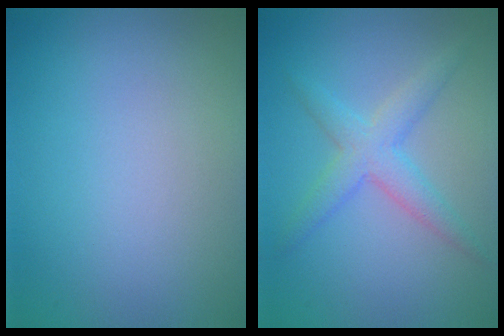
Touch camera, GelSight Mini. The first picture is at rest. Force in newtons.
{"total": 2.3, "press": 2.3, "slide": 0.1}